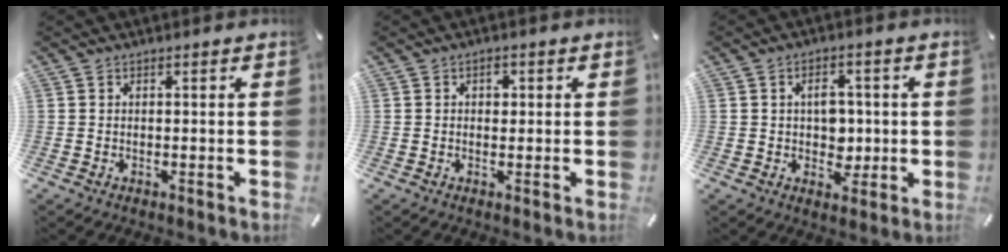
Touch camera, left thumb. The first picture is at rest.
{"total": 1.9, "force": [0.3, 1.5, 1.2], "torque": [-0.003, -0.002, -0.002]}
{"total": 5.8, "force": [0.3, 4.6, 3.5], "torque": [-0.041, 0.000, 0.000]}